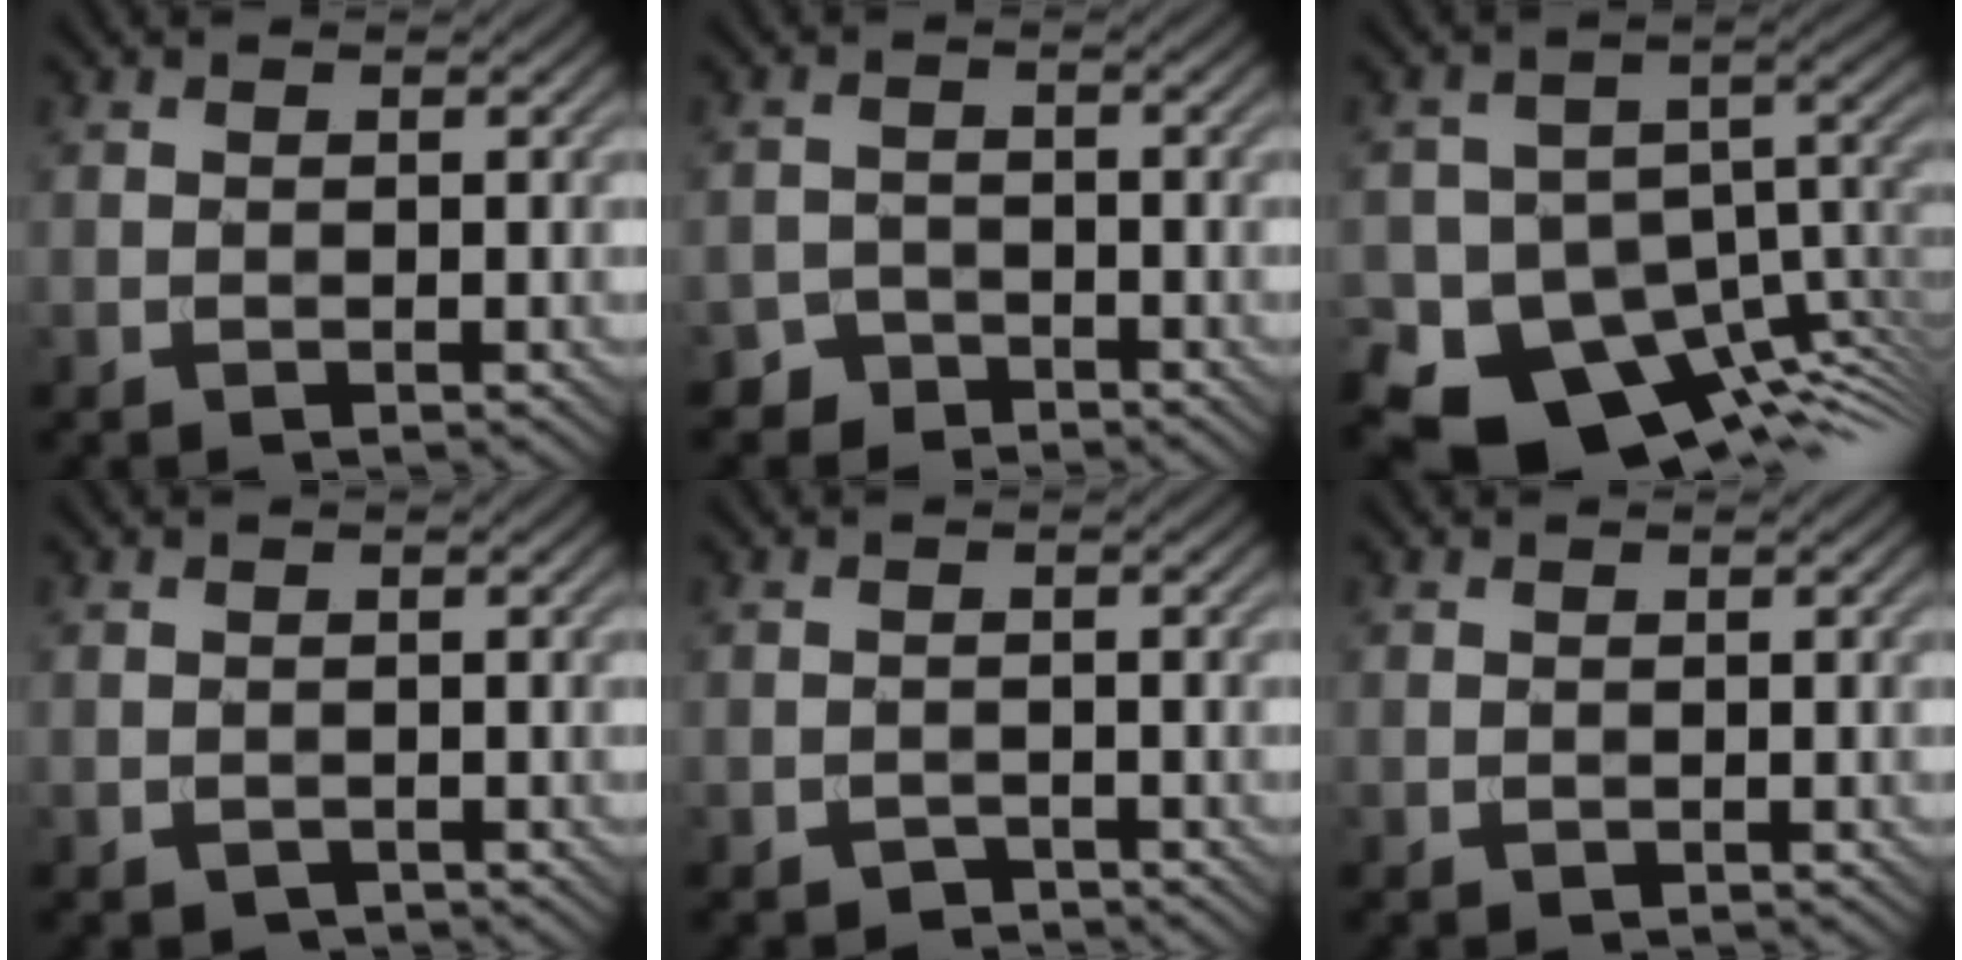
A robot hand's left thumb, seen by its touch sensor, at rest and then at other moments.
{"total": 2.4, "force": [-2.0, 1.3, 0.0], "torque": [0.010, 0.006, -0.041]}
{"total": 16.8, "force": [-11.4, 9.5, 8.0], "torque": [-0.143, -0.022, -0.157]}
{"total": 0.7, "force": [-0.5, 0.5, 0.2], "torque": [-0.002, -0.006, -0.009]}
{"total": 1.4, "force": [-1.3, 0.7, 0.3], "torque": [-0.003, 0.001, -0.026]}
{"total": 0.0}